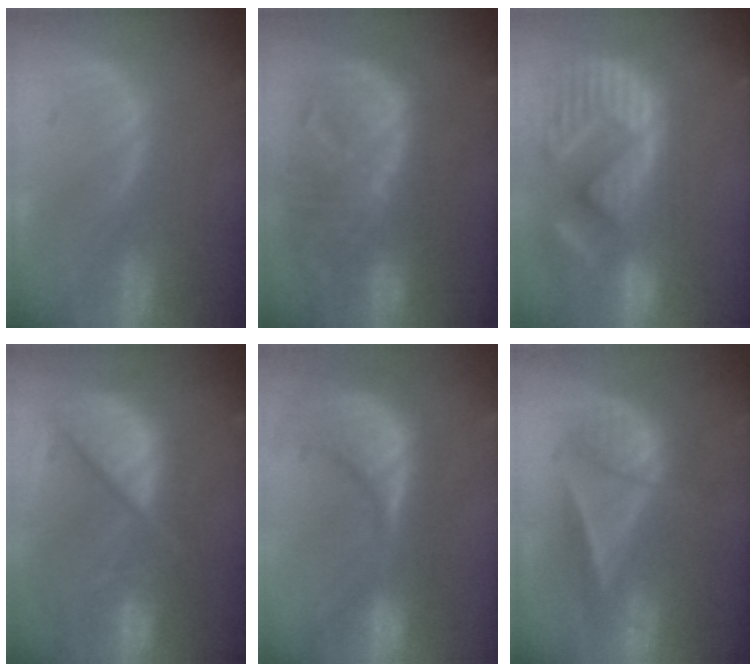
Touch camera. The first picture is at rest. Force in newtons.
{"total": 12.7, "press": 11.0, "slide": 6.4}
{"total": 15.1, "press": 12.4, "slide": 8.6}
{"total": 12.1, "press": 10.0, "slide": 6.8}
{"total": 15.1, "press": 12.0, "slide": 9.1}
{"total": 7.1, "press": 6.0, "slide": 3.7}